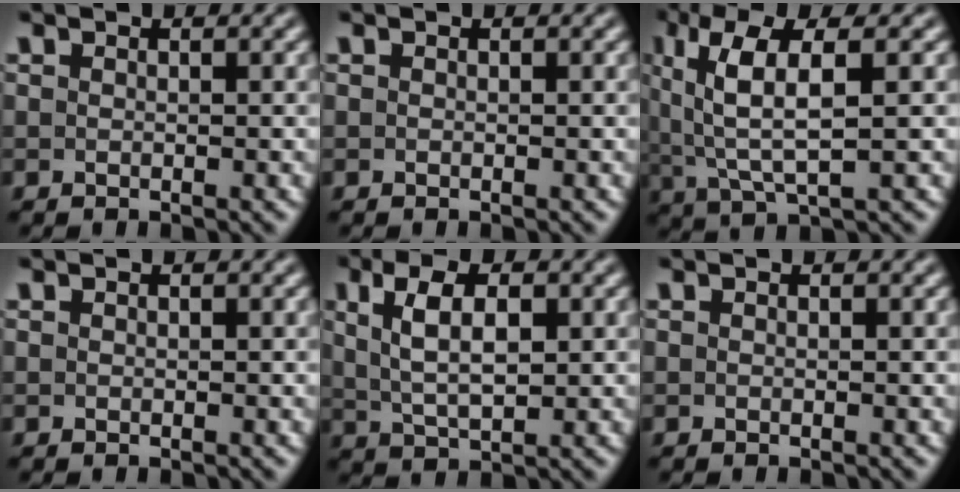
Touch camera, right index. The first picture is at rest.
{"total": 0.0}
{"total": 5.9, "force": [1.0, 2.3, 5.4], "torque": [-0.105, -0.002, 0.027]}
{"total": 0.0}
{"total": 4.7, "force": [0.9, 2.2, 4.0], "torque": [-0.064, -0.001, 0.022]}
{"total": 0.0}